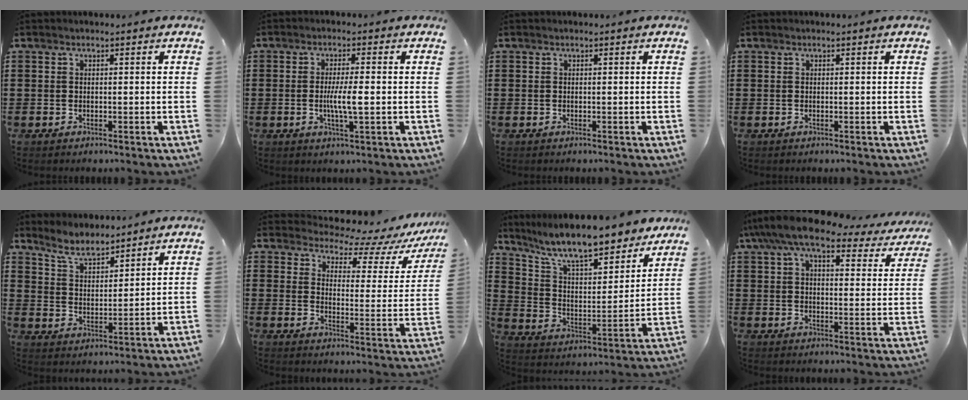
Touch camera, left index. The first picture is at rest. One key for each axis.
{"total": 4.8, "fx": -0.4, "fy": 0.6, "fz": 4.7, "tx": -0.089, "ty": -0.003, "tz": -0.012}
{"total": 0.0}
{"total": 0.0}
{"total": 5.6, "fx": 5.1, "fy": 1.2, "fz": 2.0, "tx": -0.058, "ty": -0.015, "tz": 0.092}
{"total": 5.6, "fx": 5.1, "fy": 1.2, "fz": 1.7, "tx": -0.048, "ty": -0.040, "tz": 0.082}
{"total": 10.4, "fx": 9.2, "fy": 1.3, "fz": 4.7, "tx": -0.130, "ty": -0.054, "tz": 0.158}
{"total": 9.6, "fx": 7.8, "fy": 2.5, "fz": 5.1, "tx": -0.120, "ty": -0.030, "tz": 0.136}